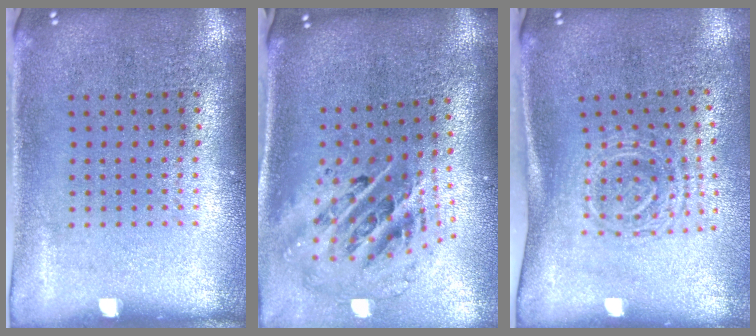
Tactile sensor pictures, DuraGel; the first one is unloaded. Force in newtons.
{"total": 2.7, "press": 1.8, "slide": 1.9}
{"total": 1.7, "press": 1.3, "slide": 1.2}